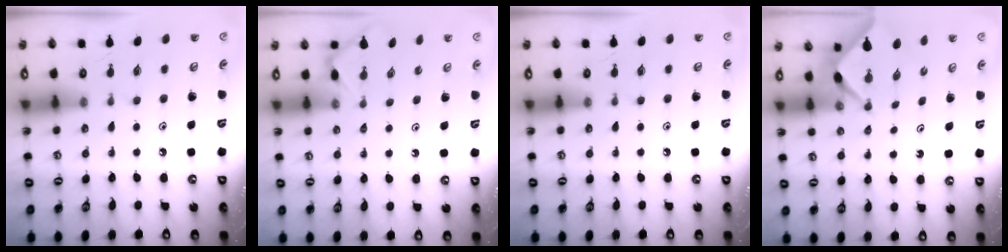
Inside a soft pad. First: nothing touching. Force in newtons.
{"total": 2.9, "press": 2.8, "slide": 0.5}
{"total": 0.0}
{"total": 2.8, "press": 2.8, "slide": 0.4}